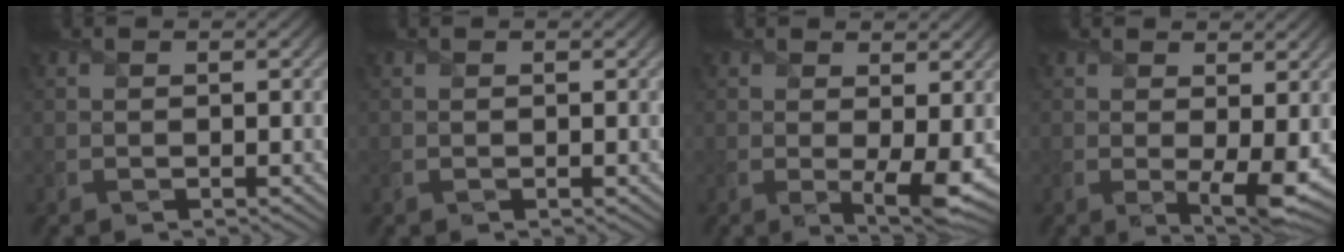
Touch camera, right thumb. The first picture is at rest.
{"total": 0.0}
{"total": 4.0, "force": [0.3, 1.0, 3.8], "torque": [-0.068, -0.014, 0.008]}
{"total": 4.0, "force": [0.3, 1.0, 3.8], "torque": [-0.068, -0.014, 0.009]}